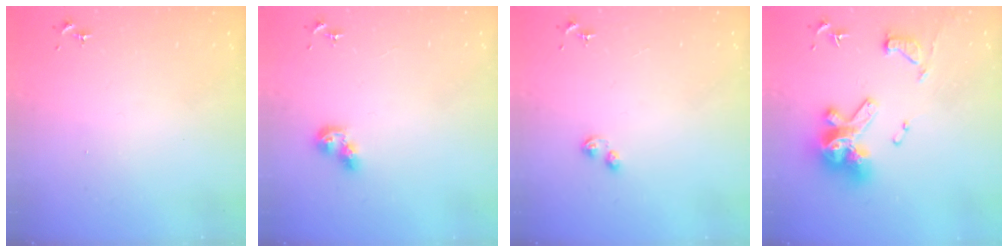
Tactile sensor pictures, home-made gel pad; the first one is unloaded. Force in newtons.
{"total": 6.9, "press": 6.9, "slide": 0.7}
{"total": 2.9, "press": 2.8, "slide": 0.7}
{"total": 17.6, "press": 17.5, "slide": 1.6}